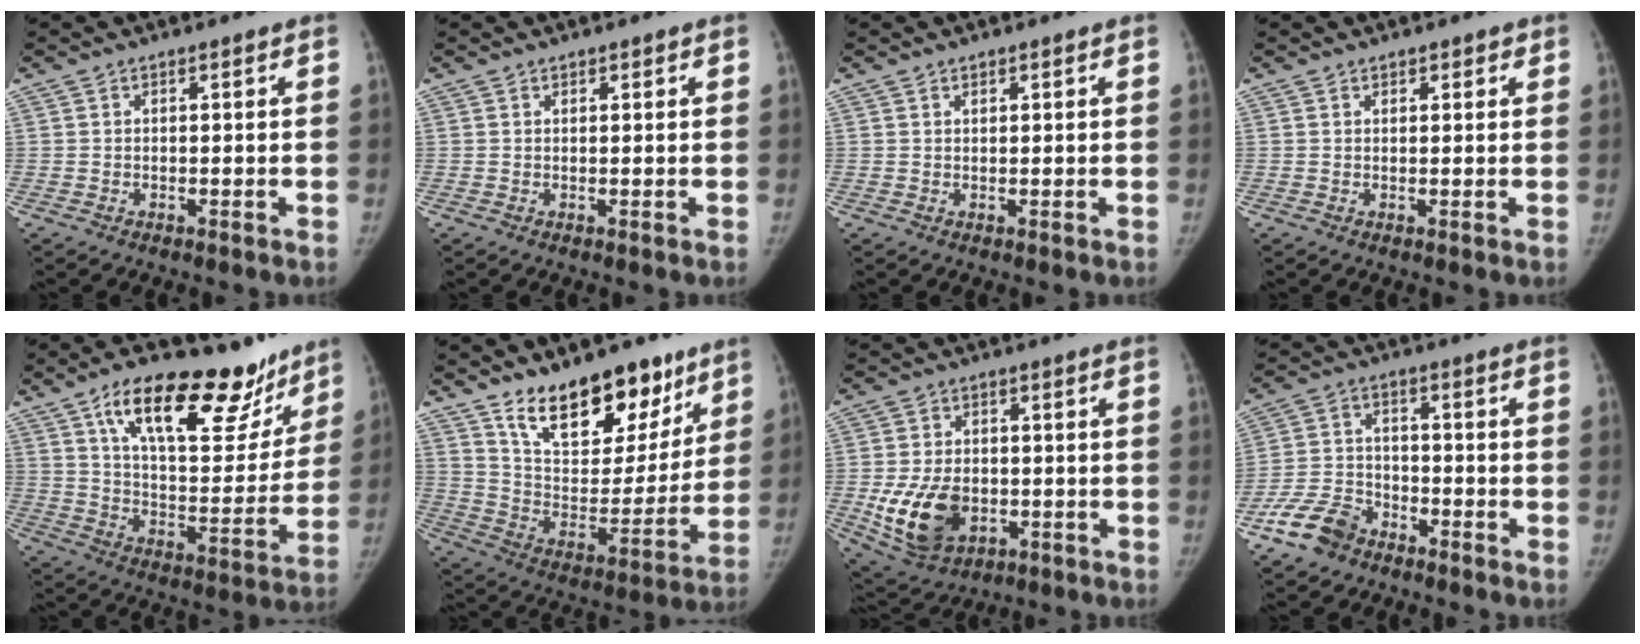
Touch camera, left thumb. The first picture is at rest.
{"total": 0.6, "force": [0.5, 0.3, 0.2], "torque": [0.003, -0.003, 0.004]}
{"total": 0.8, "force": [0.5, 0.5, 0.3], "torque": [0.000, -0.004, 0.007]}
{"total": 1.5, "force": [1.1, 0.9, 0.5], "torque": [0.009, -0.004, 0.010]}
{"total": 26.0, "force": [16.5, 11.0, 16.8], "torque": [-0.201, -0.050, 0.256]}
{"total": 21.4, "force": [14.3, 10.9, 11.6], "torque": [-0.119, -0.082, 0.235]}
{"total": 12.8, "force": [-2.7, 8.9, 8.8], "torque": [-0.140, -0.001, -0.031]}
{"total": 8.5, "force": [-6.0, 5.2, 3.2], "torque": [-0.062, 0.027, -0.120]}